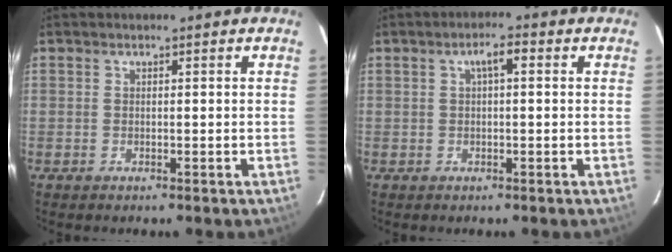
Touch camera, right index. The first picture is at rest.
{"total": 2.9, "force": [0.7, 0.8, 2.7], "torque": [-0.050, 0.011, 0.012]}